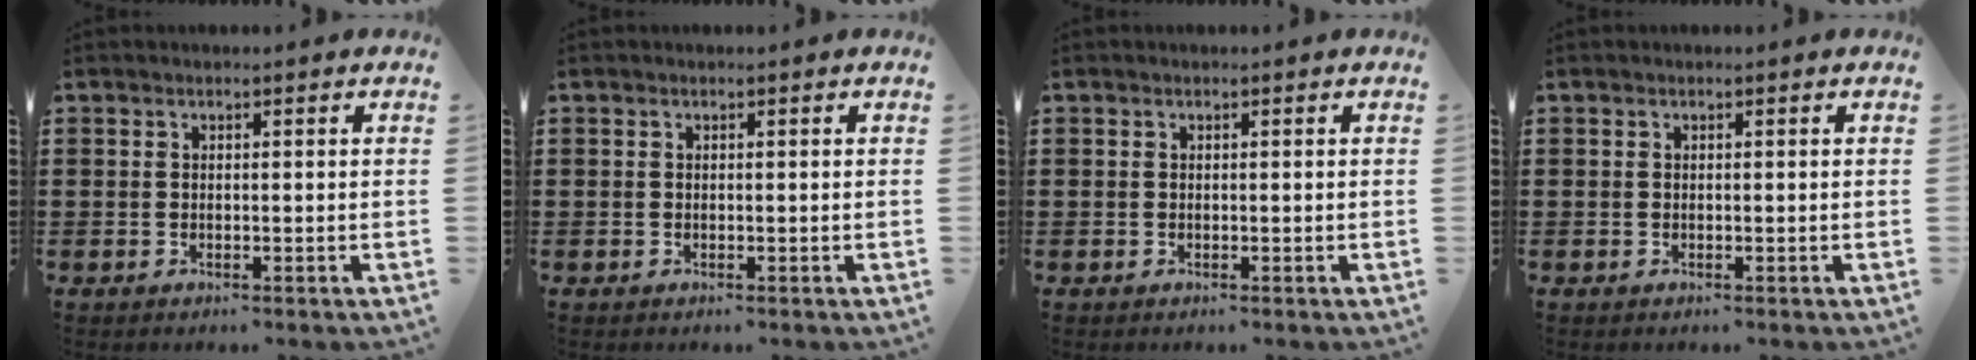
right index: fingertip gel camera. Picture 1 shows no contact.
{"total": 0.0}
{"total": 0.0}
{"total": 0.0}